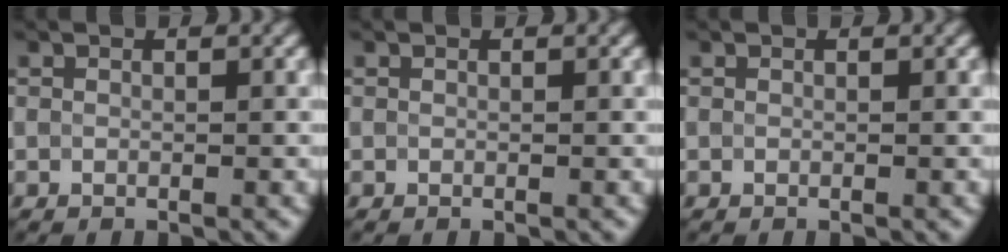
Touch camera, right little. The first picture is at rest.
{"total": 0.0}
{"total": 0.0}